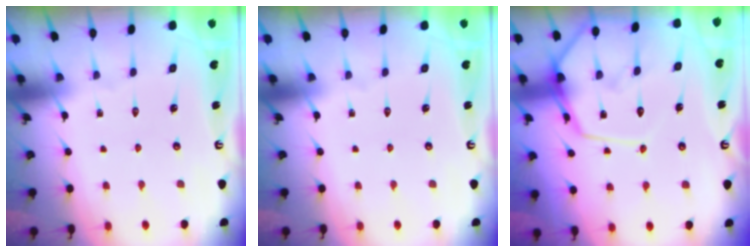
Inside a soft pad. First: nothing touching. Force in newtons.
{"total": 0.0}
{"total": 13.4, "press": 13.3, "slide": 1.2}